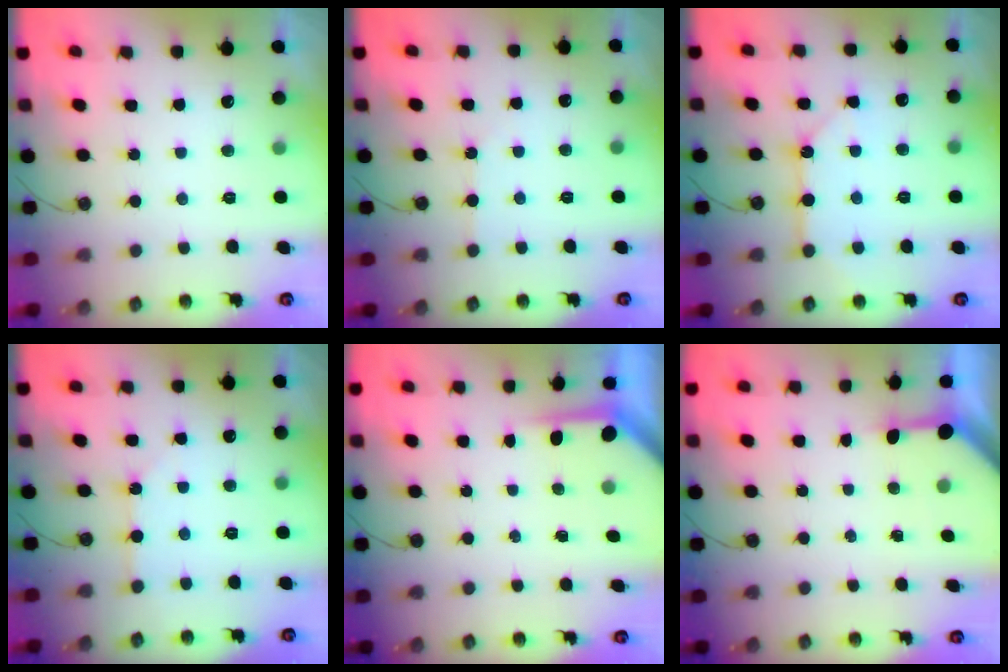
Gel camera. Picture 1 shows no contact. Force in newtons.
{"total": 2.9, "press": 2.8, "slide": 0.5}
{"total": 11.3, "press": 11.2, "slide": 1.1}
{"total": 1.7, "press": 1.7, "slide": 0.3}
{"total": 3.8, "press": 3.7, "slide": 0.3}
{"total": 3.4, "press": 3.4, "slide": 0.3}